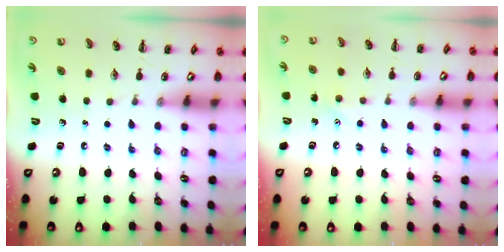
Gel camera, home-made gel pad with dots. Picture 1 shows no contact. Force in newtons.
{"total": 6.2, "press": 6.1, "slide": 1.2}